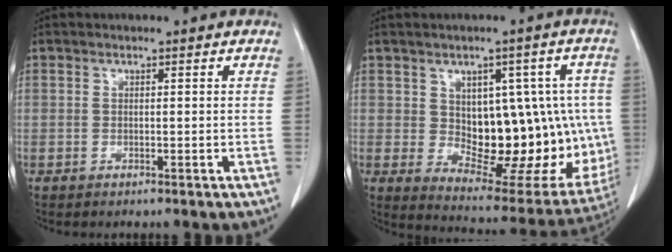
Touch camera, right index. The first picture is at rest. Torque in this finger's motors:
{"motor_torque": [1.29, 0.35, 0.27, 0.06]}